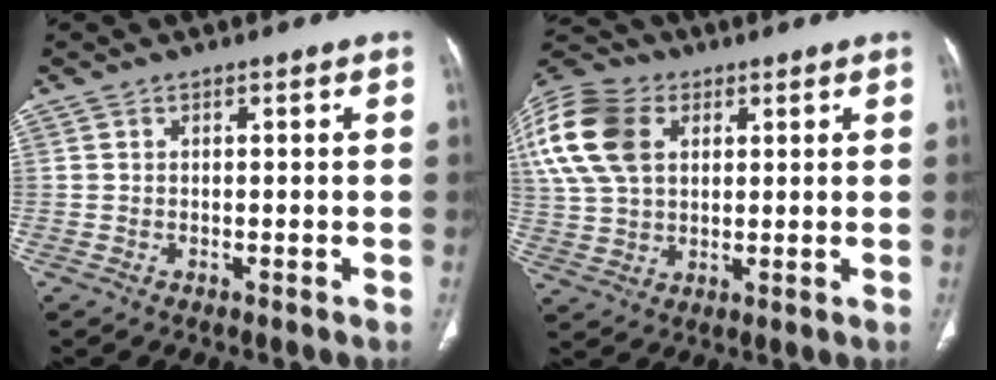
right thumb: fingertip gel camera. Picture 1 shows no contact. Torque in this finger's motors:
{"motor_torque": [0.43, 0.34, 0.61, -0.46, 0.19]}